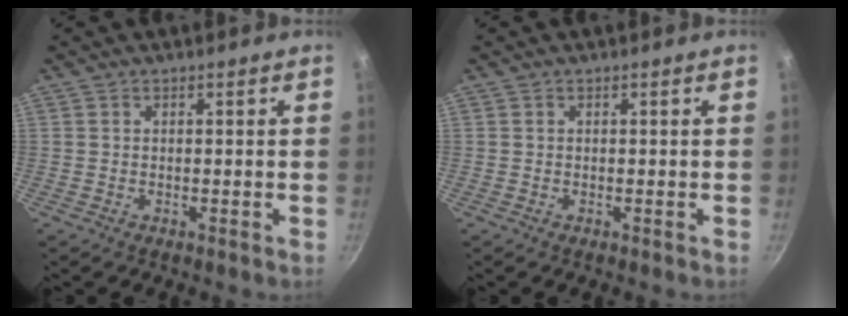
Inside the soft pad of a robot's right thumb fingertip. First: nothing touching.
{"total": 0.0}